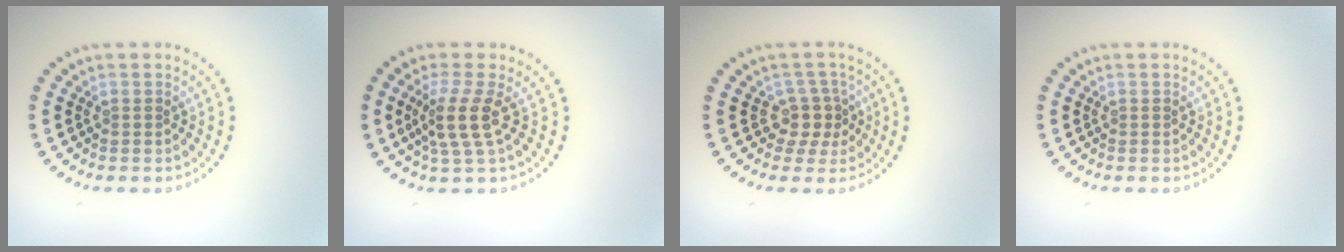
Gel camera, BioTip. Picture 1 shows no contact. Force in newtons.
{"total": 3.3, "press": 2.6, "slide": 2.0}
{"total": 2.5, "press": 1.8, "slide": 1.7}
{"total": 0.0}